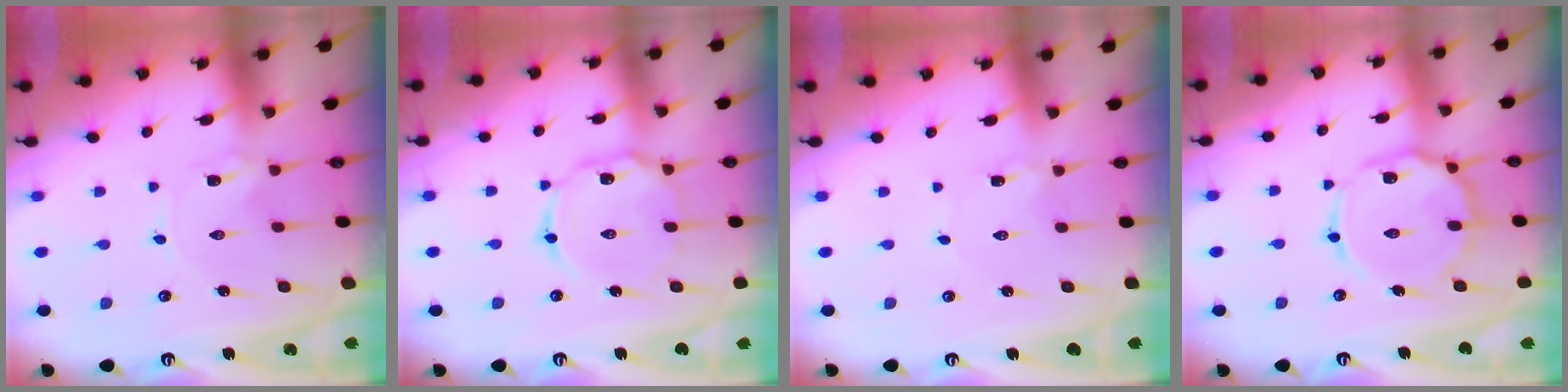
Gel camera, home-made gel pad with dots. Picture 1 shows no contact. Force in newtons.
{"total": 9.4, "press": 9.4, "slide": 0.6}
{"total": 0.7, "press": 0.7, "slide": 0.1}
{"total": 12.8, "press": 12.8, "slide": 0.8}